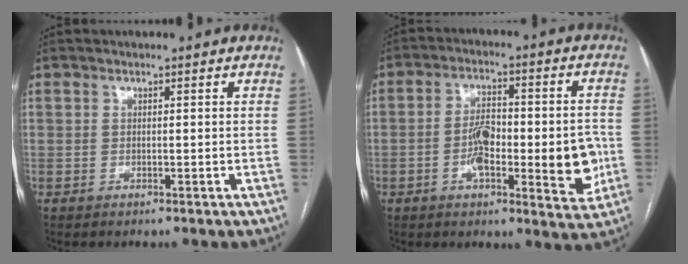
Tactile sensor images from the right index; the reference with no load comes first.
{"total": 13.9, "force": [-2.5, 4.4, 12.9], "torque": [-0.184, 0.010, -0.034]}